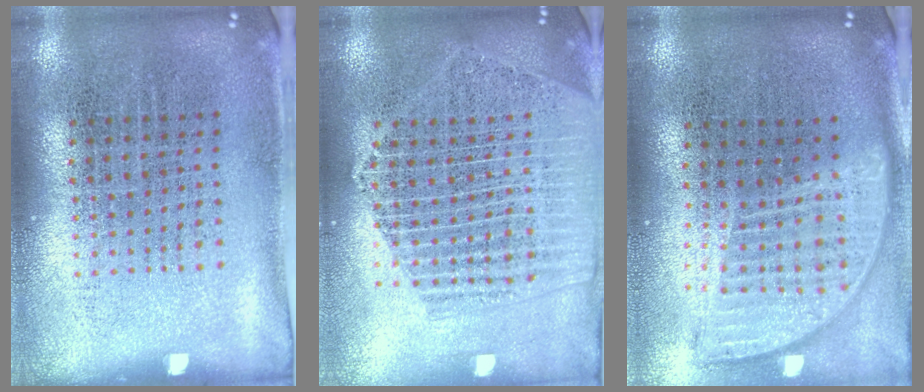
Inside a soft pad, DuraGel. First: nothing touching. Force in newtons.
{"total": 2.0, "press": 1.8, "slide": 0.9}
{"total": 1.9, "press": 1.5, "slide": 1.1}